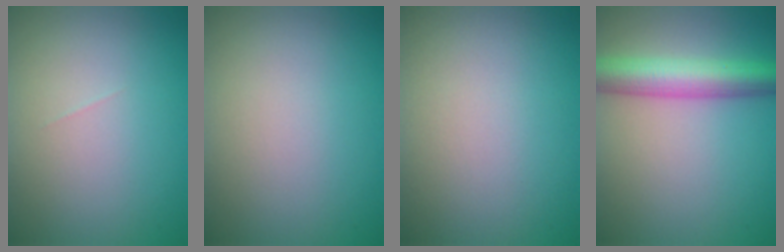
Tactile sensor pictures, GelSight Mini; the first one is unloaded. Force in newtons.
{"total": 0.0}
{"total": 0.0}
{"total": 6.1, "press": 6.1, "slide": 0.1}